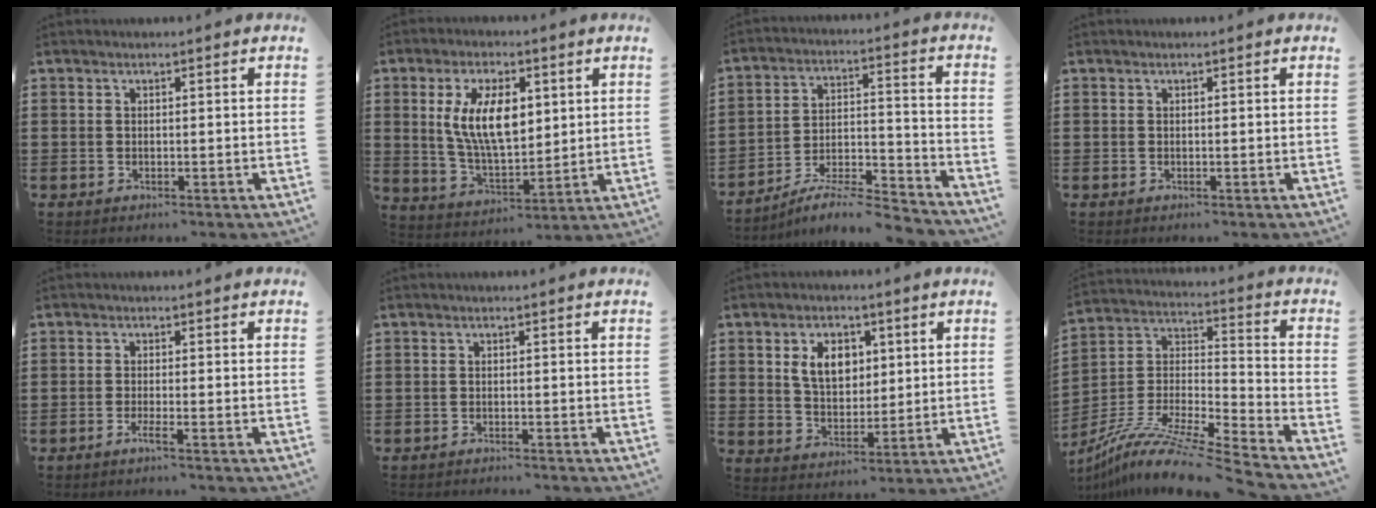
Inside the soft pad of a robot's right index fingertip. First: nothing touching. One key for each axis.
{"total": 10.6, "fx": 2.8, "fy": 5.1, "fz": 8.9, "tx": -0.183, "ty": 0.005, "tz": 0.047}
{"total": 7.0, "fx": -6.5, "fy": 0.3, "fz": 2.5, "tx": -0.038, "ty": -0.003, "tz": -0.129}
{"total": 0.0}
{"total": 1.8, "fx": -1.2, "fy": -0.1, "fz": 1.3, "tx": -0.029, "ty": -0.006, "tz": -0.024}
{"total": 0.9, "fx": -0.9, "fy": -0.1, "fz": 0.1, "tx": -0.004, "ty": -0.001, "tz": -0.017}
{"total": 6.2, "fx": 2.0, "fy": 4.3, "fz": 4.0, "tx": -0.087, "ty": 0.012, "tz": 0.033}
{"total": 11.2, "fx": -9.5, "fy": 0.6, "fz": 6.0, "tx": -0.119, "ty": 0.000, "tz": -0.189}